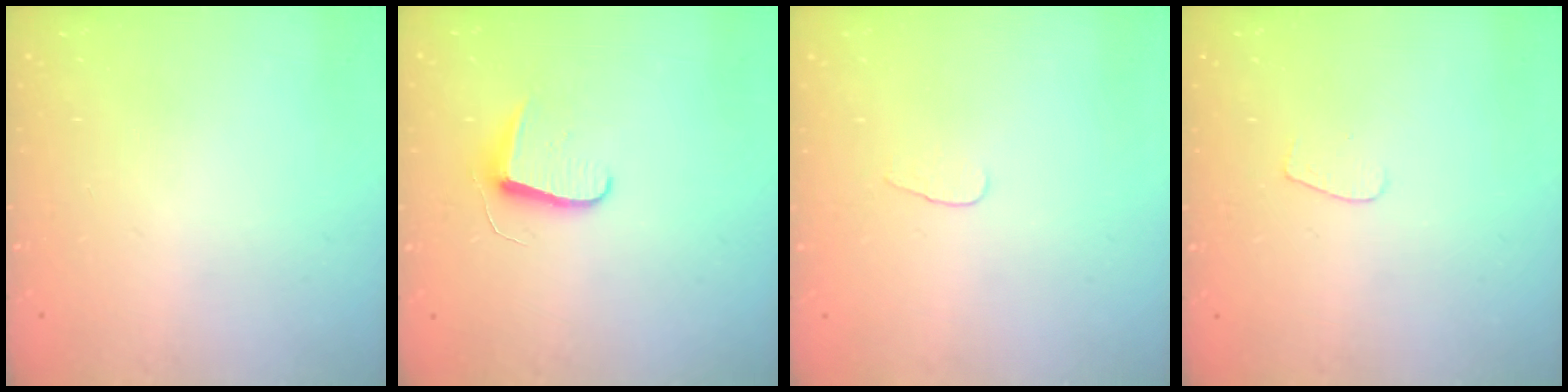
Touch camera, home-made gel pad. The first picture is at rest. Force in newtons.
{"total": 7.1, "press": 7.1, "slide": 0.7}
{"total": 2.8, "press": 2.8, "slide": 0.3}
{"total": 3.5, "press": 3.5, "slide": 0.3}